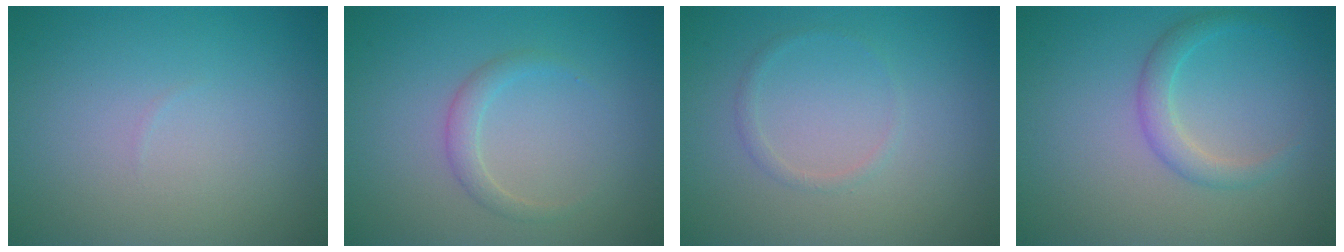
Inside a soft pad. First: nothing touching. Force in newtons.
{"total": 1.4, "press": 1.4, "slide": 0.0}
{"total": 0.8, "press": 0.8, "slide": 0.1}
{"total": 2.0, "press": 2.0, "slide": 0.1}